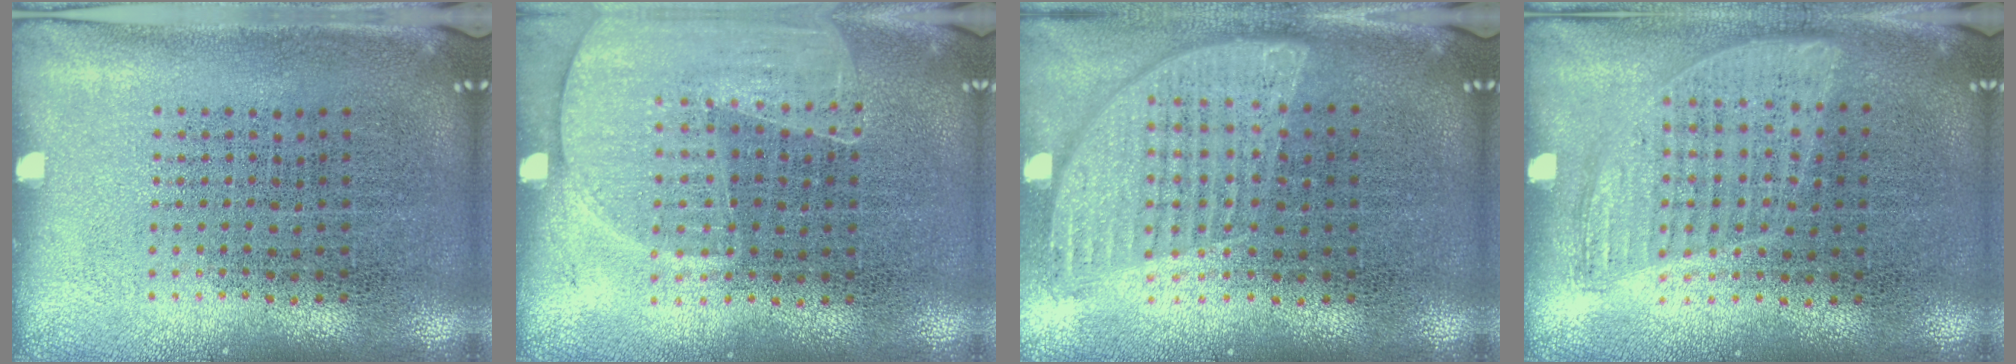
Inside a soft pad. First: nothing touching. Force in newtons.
{"total": 1.6, "press": 1.4, "slide": 0.7}
{"total": 0.9, "press": 0.9, "slide": 0.0}
{"total": 0.9, "press": 0.8, "slide": 0.4}